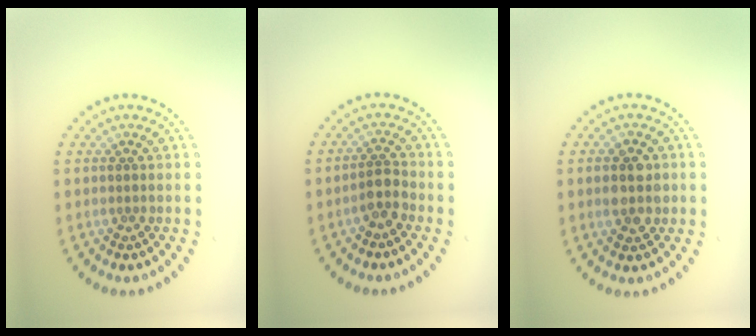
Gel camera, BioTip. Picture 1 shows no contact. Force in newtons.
{"total": 2.0, "press": 1.6, "slide": 1.1}
{"total": 3.7, "press": 3.7, "slide": 0.1}